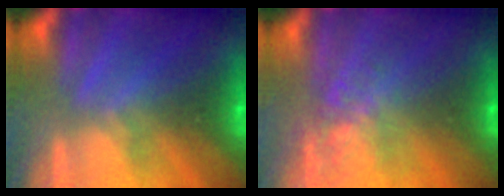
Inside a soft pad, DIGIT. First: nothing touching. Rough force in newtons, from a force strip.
{"total": 3.1}